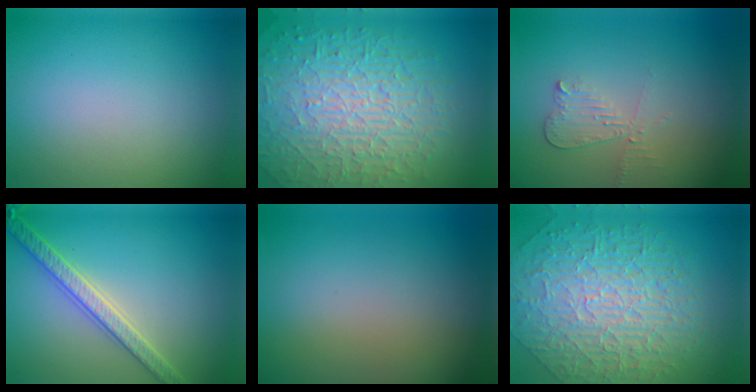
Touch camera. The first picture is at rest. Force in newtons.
{"total": 10.2, "press": 6.7, "slide": 7.8}
{"total": 2.1, "press": 2.0, "slide": 0.5}
{"total": 3.6, "press": 3.6, "slide": 0.8}
{"total": 0.0}
{"total": 10.0, "press": 6.6, "slide": 7.5}